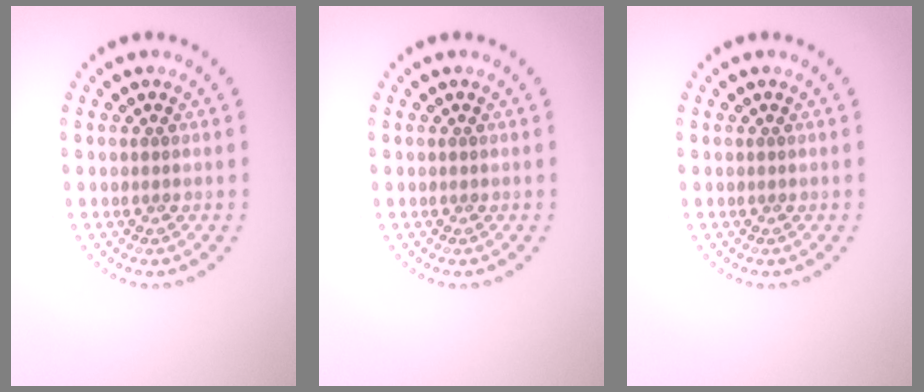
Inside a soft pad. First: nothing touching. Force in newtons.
{"total": 0.0}
{"total": 0.0}